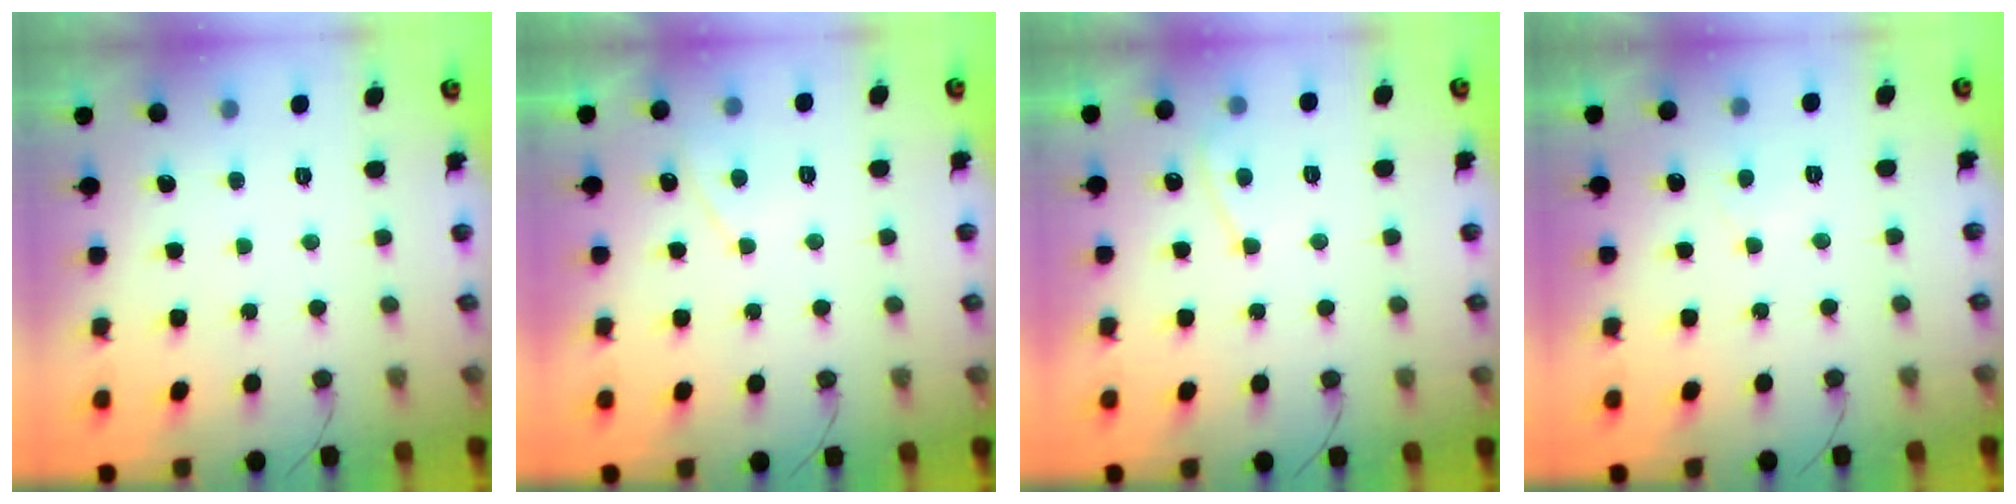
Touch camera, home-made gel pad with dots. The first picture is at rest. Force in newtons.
{"total": 2.9, "press": 2.9, "slide": 0.5}
{"total": 4.6, "press": 4.6, "slide": 0.5}
{"total": 3.5, "press": 3.4, "slide": 0.6}